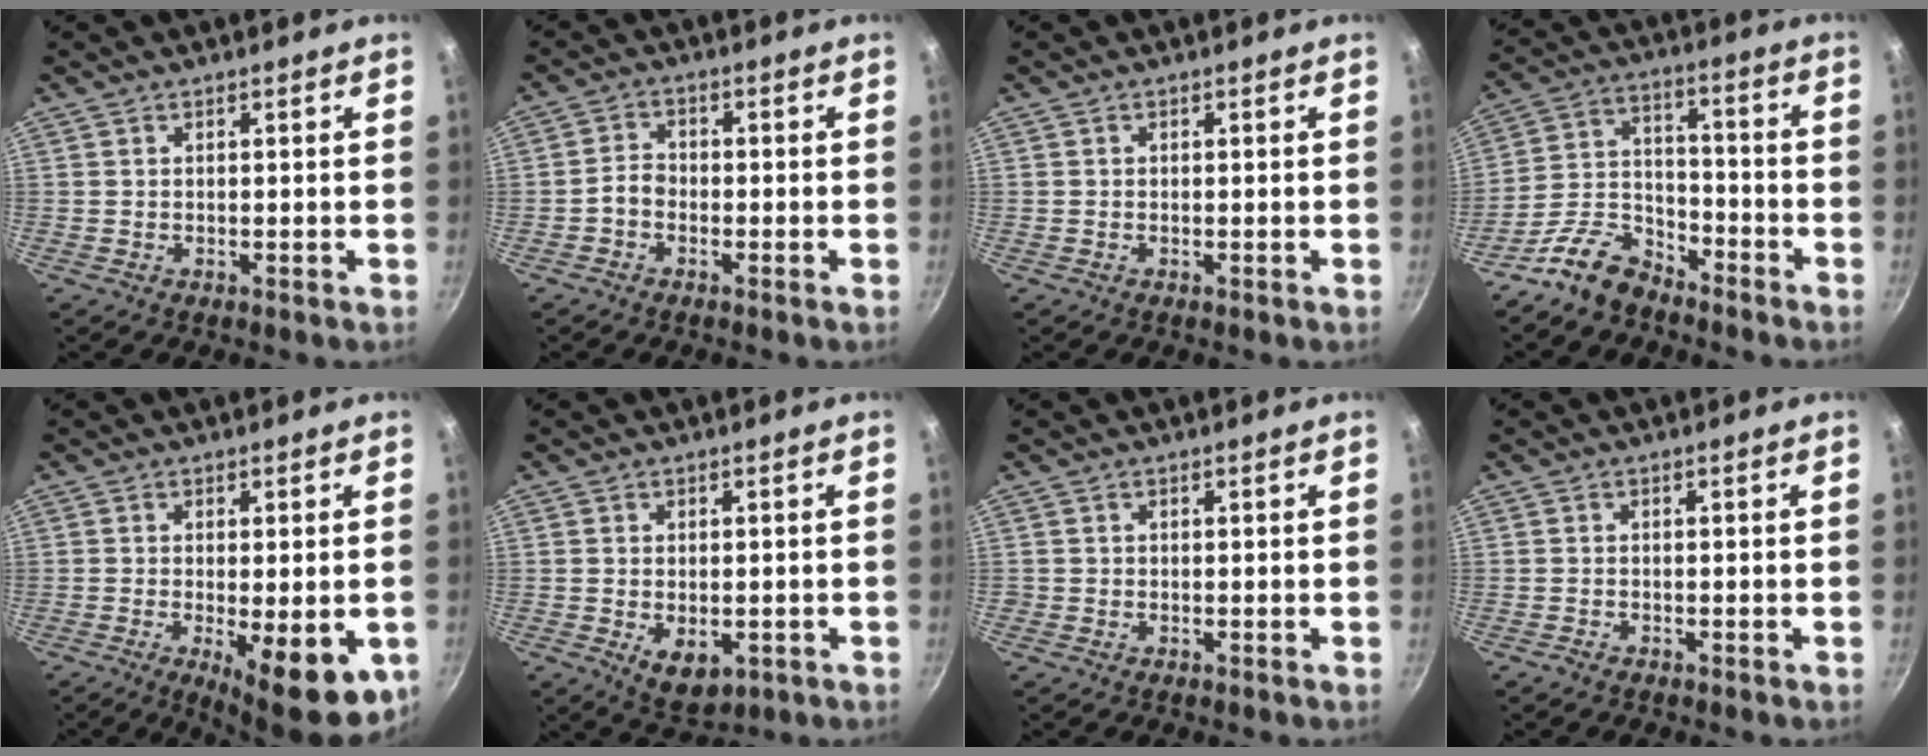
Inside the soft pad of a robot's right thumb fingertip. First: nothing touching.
{"total": 2.9, "force": [-1.5, 2.0, 1.5], "torque": [-0.025, 0.025, -0.032]}
{"total": 0.0}
{"total": 9.8, "force": [-7.8, 4.9, 3.5], "torque": [-0.051, 0.082, -0.160]}
{"total": 12.7, "force": [-3.8, 4.1, 11.4], "torque": [-0.139, -0.009, -0.042]}
{"total": 6.4, "force": [-1.5, 4.0, 4.8], "torque": [-0.064, -0.009, -0.011]}
{"total": 0.6, "force": [-0.2, 0.5, 0.0], "torque": [0.001, 0.001, -0.005]}
{"total": 0.9, "force": [-0.7, 0.3, 0.3], "torque": [-0.014, 0.006, -0.016]}